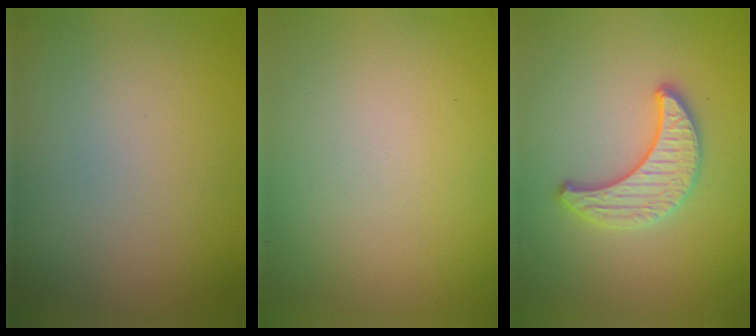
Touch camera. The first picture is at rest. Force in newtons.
{"total": 0.0}
{"total": 3.4, "press": 3.3, "slide": 0.5}